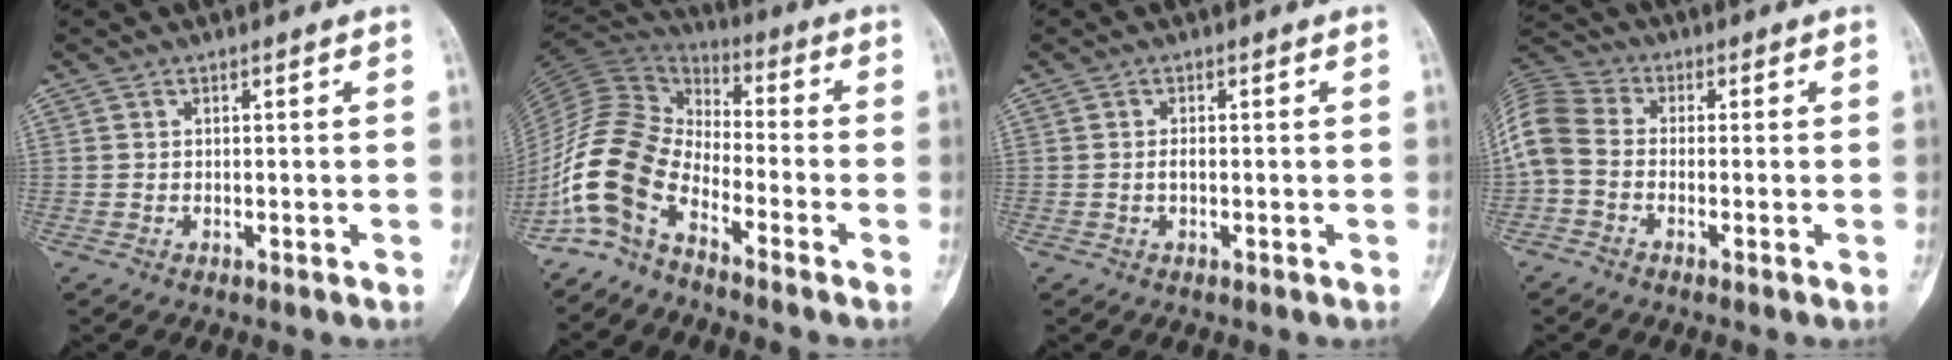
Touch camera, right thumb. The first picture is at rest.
{"total": 13.7, "force": [-7.9, 6.9, 8.9], "torque": [-0.186, 0.076, -0.171]}
{"total": 1.0, "force": [-0.2, 0.5, 0.9], "torque": [-0.018, 0.001, -0.004]}
{"total": 10.3, "force": [-1.5, 7.7, 6.7], "torque": [-0.149, 0.025, -0.045]}